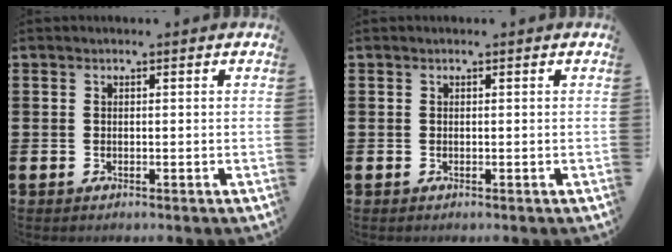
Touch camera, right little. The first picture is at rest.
{"total": 0.0}